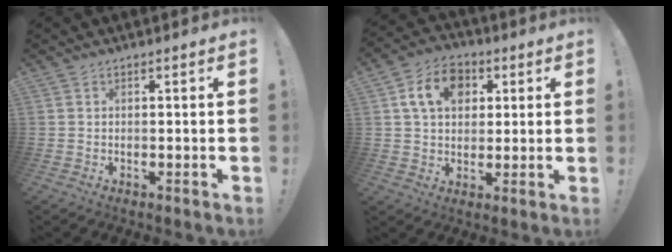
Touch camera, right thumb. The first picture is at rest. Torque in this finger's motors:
{"motor_torque": [0.37, 0.42, 0.04, 0.04, 0.00]}